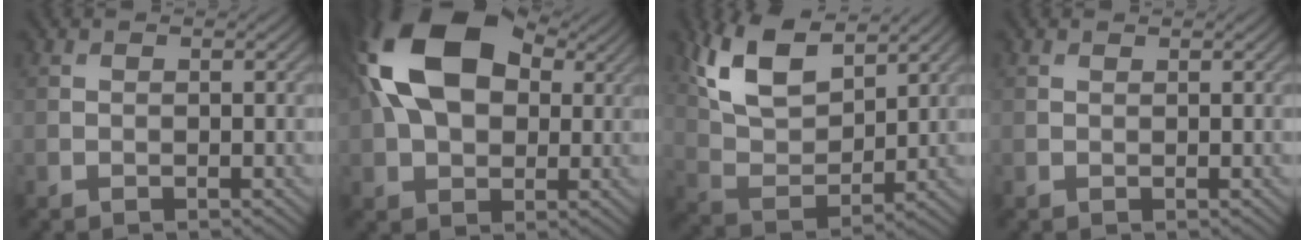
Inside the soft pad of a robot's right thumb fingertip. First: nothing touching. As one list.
[{"total": 16.4, "force": [3.9, 10.5, 11.9], "torque": [-0.233, 0.025, 0.061]}, {"total": 11.1, "force": [6.6, 5.1, 7.4], "torque": [-0.172, 0.009, 0.130]}, {"total": 0.0}]